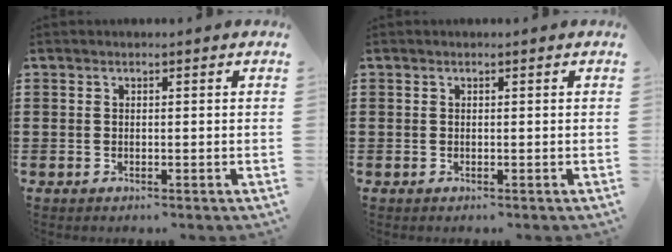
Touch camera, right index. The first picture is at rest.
{"total": 0.0}